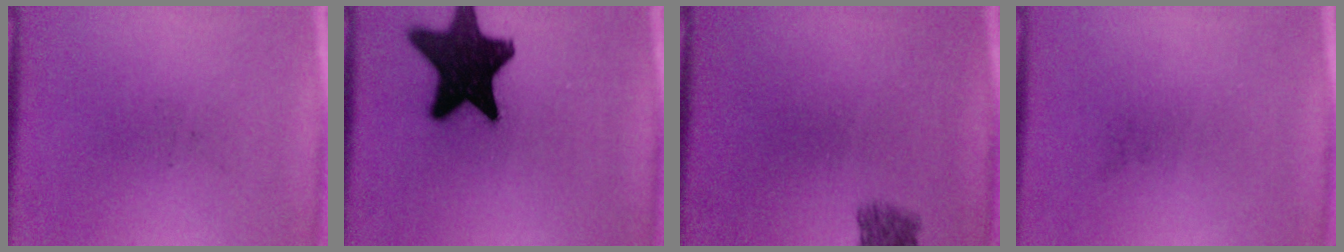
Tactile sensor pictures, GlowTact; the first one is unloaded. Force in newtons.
{"total": 16.8}
{"total": 2.9}
{"total": 0.0}